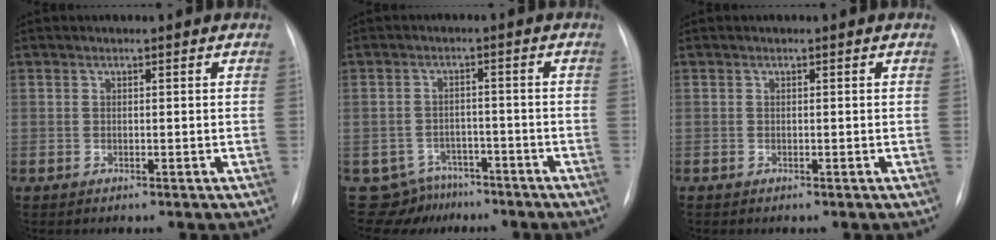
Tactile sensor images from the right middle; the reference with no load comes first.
{"total": 7.2, "force": [-5.9, 4.2, -0.7], "torque": [0.011, 0.026, -0.082]}
{"total": 0.0}